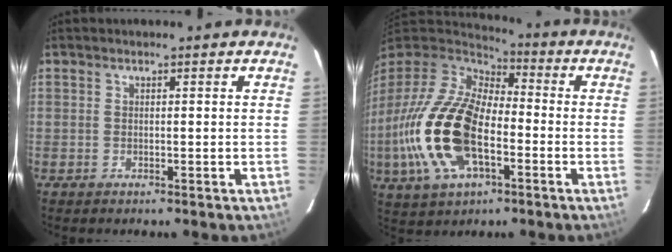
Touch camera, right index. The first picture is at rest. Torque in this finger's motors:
{"motor_torque": [2.14, 0.00, 1.05, 0.21]}